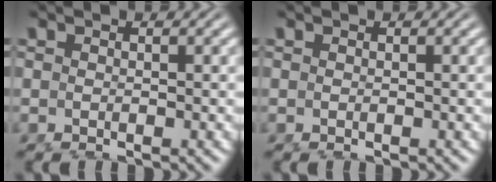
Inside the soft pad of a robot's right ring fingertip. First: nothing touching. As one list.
[{"total": 0.0}]